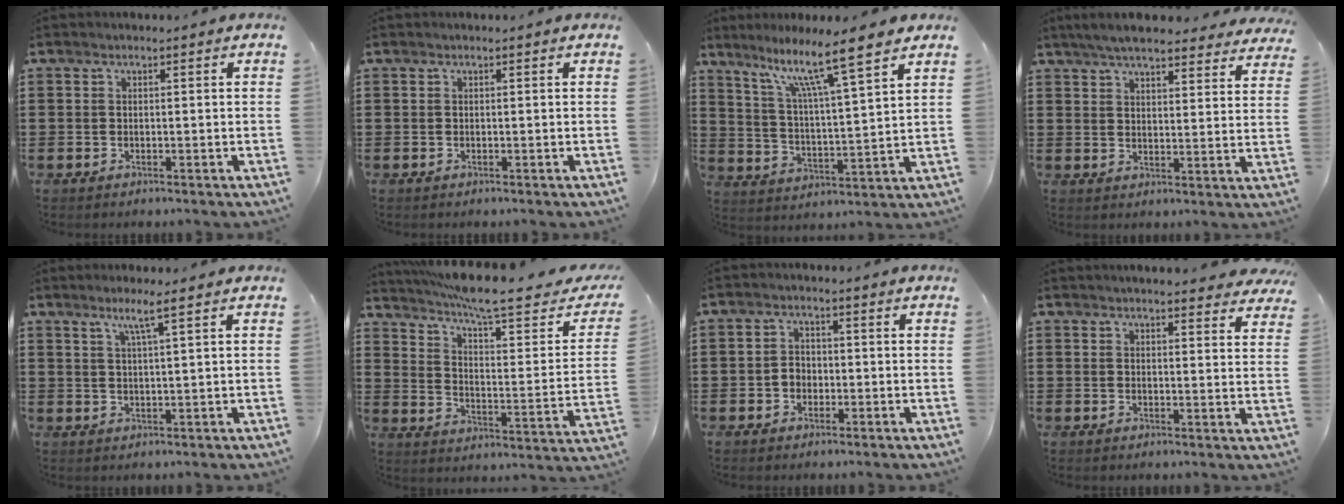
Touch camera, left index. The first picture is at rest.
{"total": 0.0}
{"total": 9.4, "force": [7.3, -0.1, 5.9], "torque": [-0.130, -0.044, 0.117]}
{"total": 6.0, "force": [5.6, 0.6, 2.1], "torque": [-0.061, -0.017, 0.101]}
{"total": 3.2, "force": [1.8, -0.5, 2.6], "torque": [-0.056, 0.000, 0.029]}
{"total": 9.0, "force": [7.1, 0.7, 5.6], "torque": [-0.122, -0.047, 0.113]}
{"total": 2.3, "force": [-0.7, 1.9, 1.0], "torque": [-0.025, 0.003, -0.016]}
{"total": 3.4, "force": [3.3, -0.1, 0.7], "torque": [-0.017, -0.013, 0.060]}